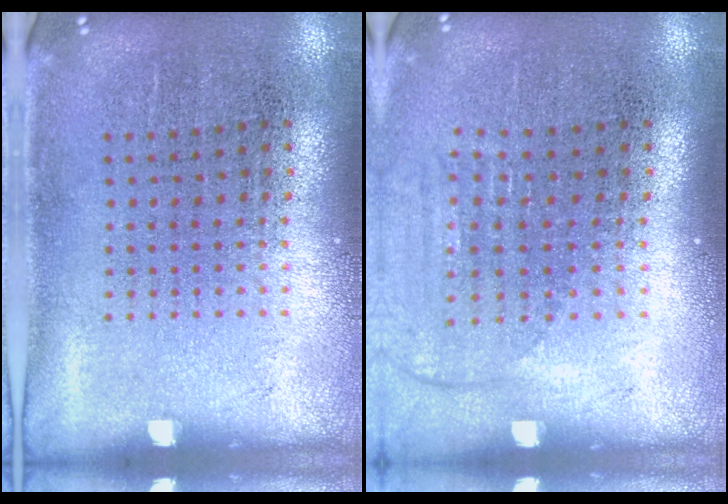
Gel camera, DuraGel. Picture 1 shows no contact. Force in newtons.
{"total": 1.3, "press": 1.2, "slide": 0.6}